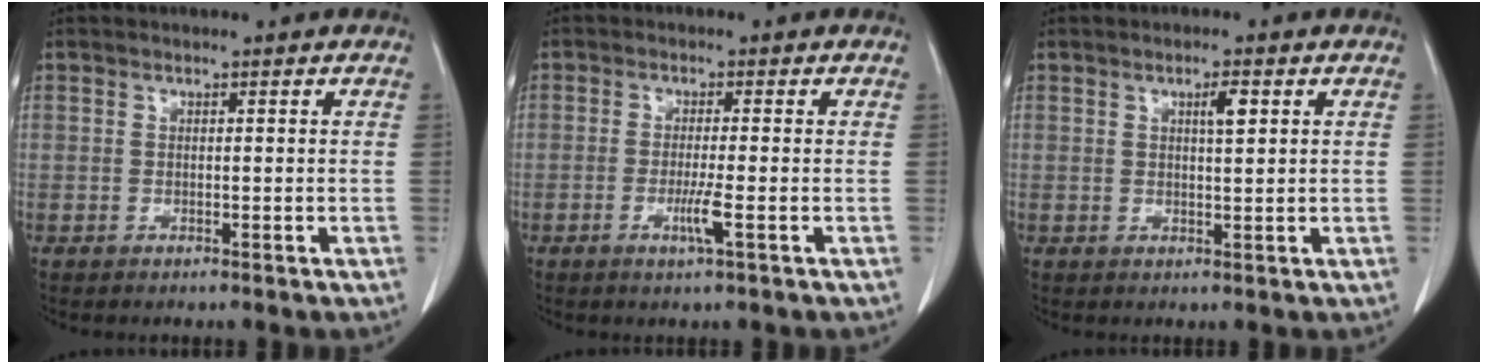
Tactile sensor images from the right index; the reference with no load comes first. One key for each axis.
{"total": 3.2, "fx": -1.1, "fy": -0.3, "fz": 3.0, "tx": -0.059, "ty": -0.008, "tz": -0.022}
{"total": 2.5, "fx": 1.0, "fy": 0.4, "fz": 2.2, "tx": -0.040, "ty": -0.002, "tz": 0.015}